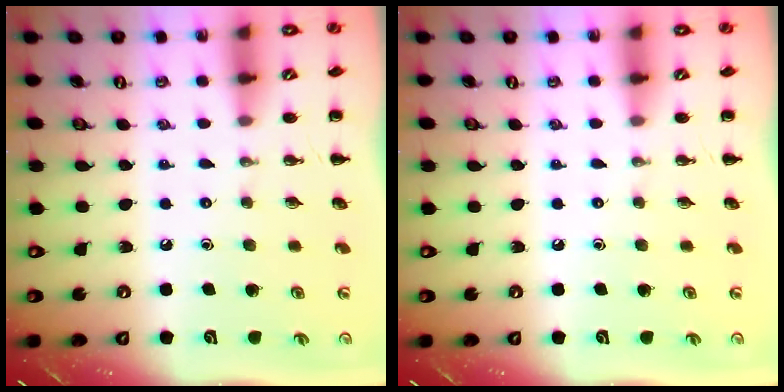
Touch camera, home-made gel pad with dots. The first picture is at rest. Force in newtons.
{"total": 0.0}